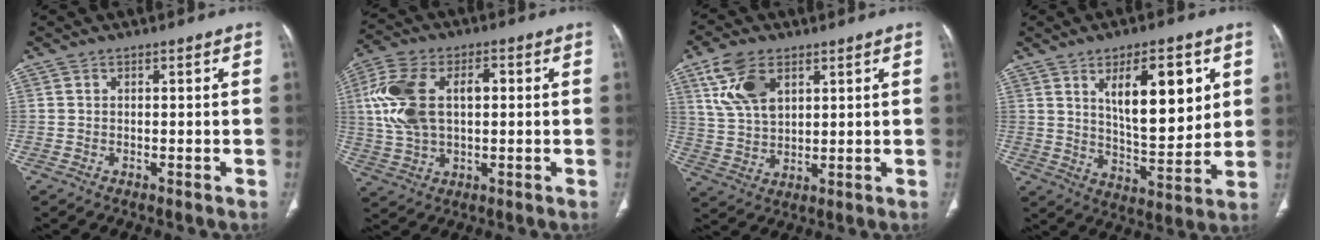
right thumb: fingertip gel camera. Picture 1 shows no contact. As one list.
[{"total": 14.7, "force": [2.0, 8.8, 11.6], "torque": [-0.234, 0.019, 0.039]}, {"total": 10.4, "force": [4.9, 5.9, 7.0], "torque": [-0.130, -0.012, 0.103]}, {"total": 15.4, "force": [5.6, 6.3, 12.9], "torque": [-0.165, -0.036, 0.100]}]